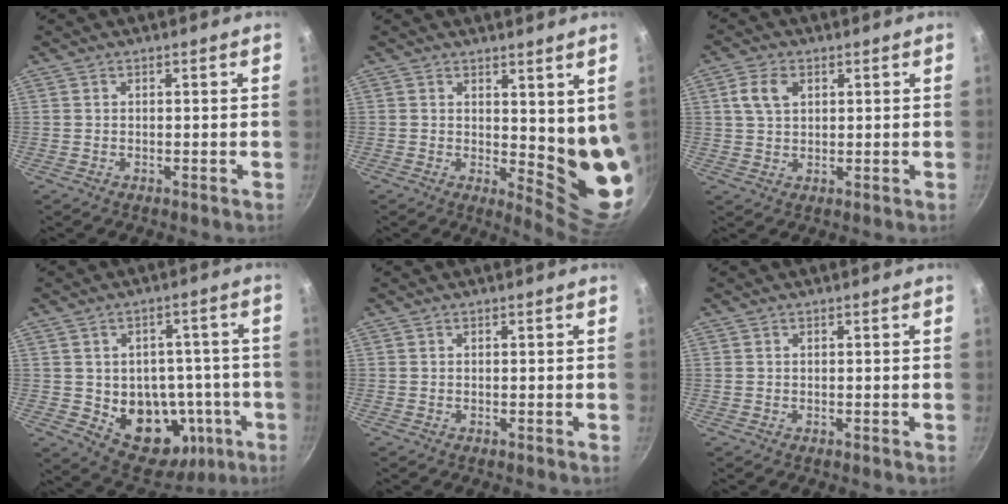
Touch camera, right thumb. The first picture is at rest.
{"total": 9.0, "force": [3.0, 3.7, 7.6], "torque": [-0.079, -0.041, 0.046]}
{"total": 5.2, "force": [1.8, 3.5, 3.4], "torque": [-0.053, 0.003, 0.033]}
{"total": 16.8, "force": [-3.6, 12.8, 10.2], "torque": [-0.096, 0.016, -0.030]}
{"total": 0.0}
{"total": 0.0}